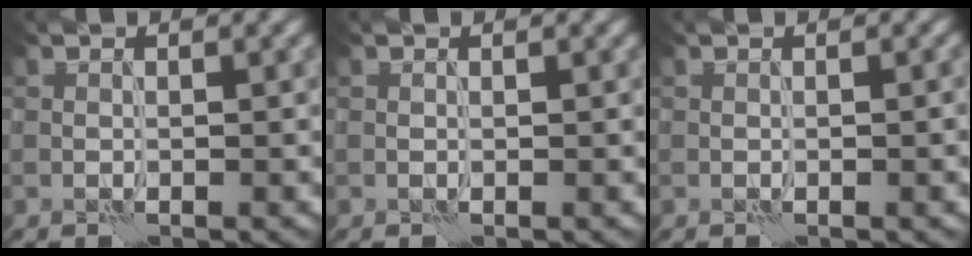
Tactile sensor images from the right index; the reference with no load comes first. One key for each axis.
{"total": 0.0}
{"total": 1.0, "fx": -0.1, "fy": 0.2, "fz": 1.0, "tx": -0.013, "ty": 0.000, "tz": -0.002}